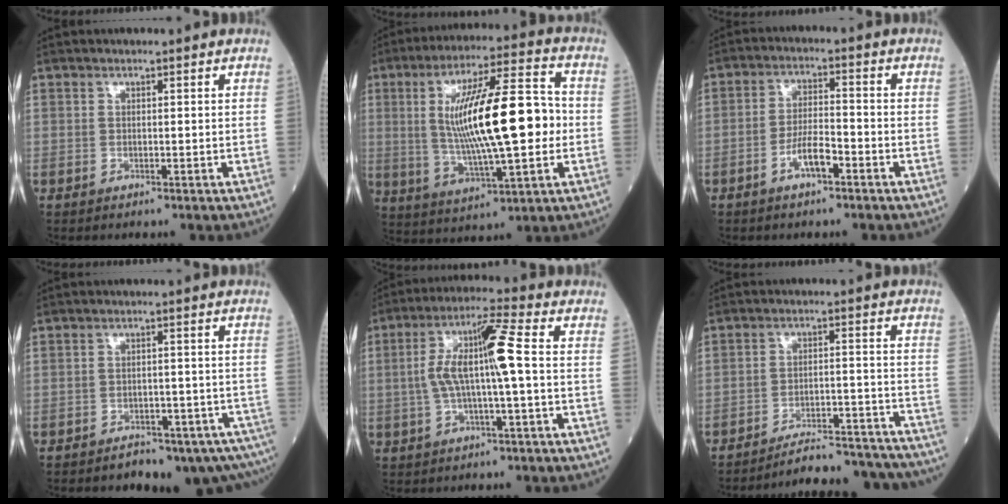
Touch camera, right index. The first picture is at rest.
{"total": 18.3, "force": [0.4, 3.2, 18.0], "torque": [-0.324, 0.014, 0.008]}
{"total": 4.7, "force": [-2.6, 1.2, 3.8], "torque": [-0.076, 0.008, -0.046]}
{"total": 10.9, "force": [-9.1, 3.3, 5.0], "torque": [-0.046, 0.009, -0.111]}
{"total": 9.7, "force": [0.0, 0.9, 9.7], "torque": [-0.189, 0.027, -0.004]}
{"total": 20.6, "force": [-20.0, 1.4, 4.8], "torque": [-0.041, 0.007, -0.261]}